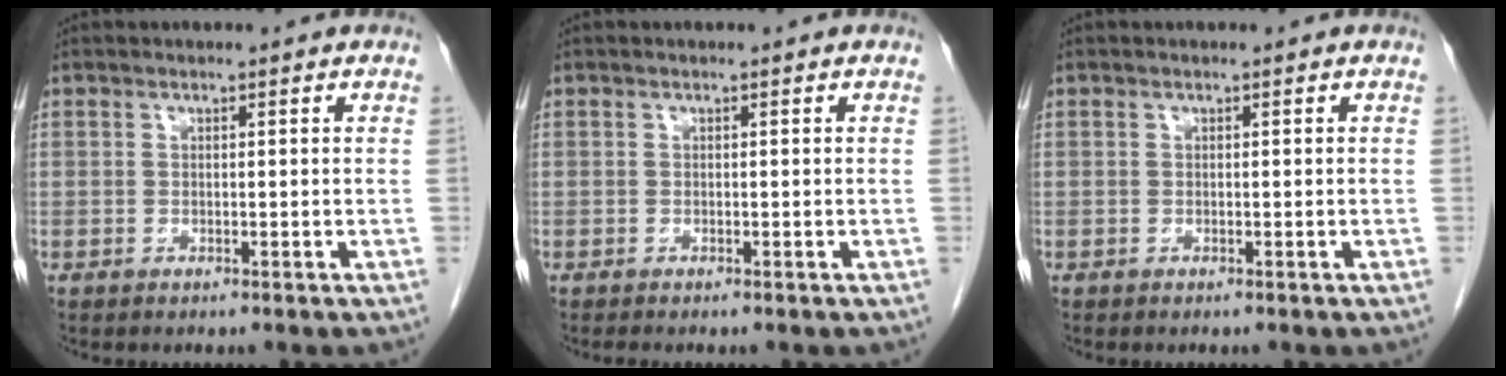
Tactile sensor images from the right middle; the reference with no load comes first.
{"total": 0.6, "force": [-0.5, 0.0, 0.3], "torque": [-0.002, 0.000, -0.009]}
{"total": 0.0}